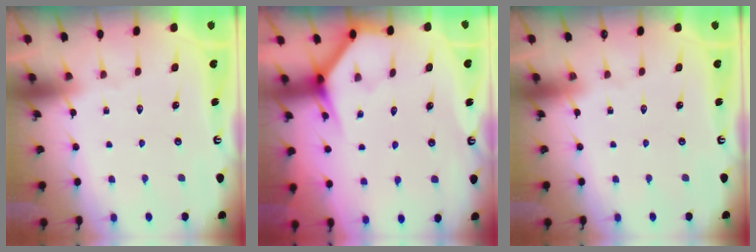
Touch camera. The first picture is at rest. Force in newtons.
{"total": 4.0, "press": 4.0, "slide": 0.4}
{"total": 0.0}